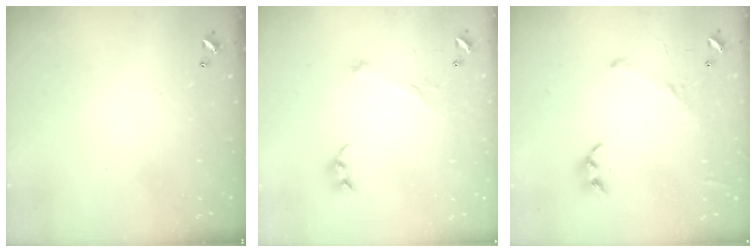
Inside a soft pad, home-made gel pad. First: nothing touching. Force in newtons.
{"total": 2.1, "press": 2.0, "slide": 0.7}
{"total": 2.3, "press": 2.3, "slide": 0.5}